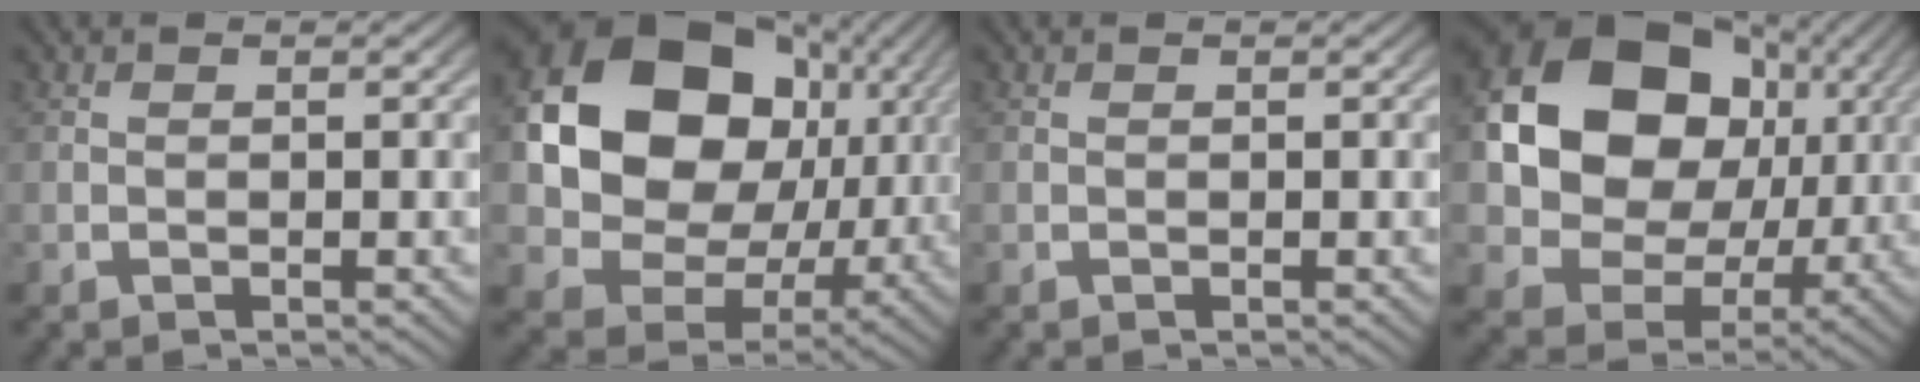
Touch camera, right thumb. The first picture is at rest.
{"total": 19.4, "force": [2.0, 14.3, 13.0], "torque": [-0.264, -0.030, 0.041]}
{"total": 0.0}
{"total": 17.5, "force": [2.0, 13.1, 11.5], "torque": [-0.235, -0.024, 0.040]}